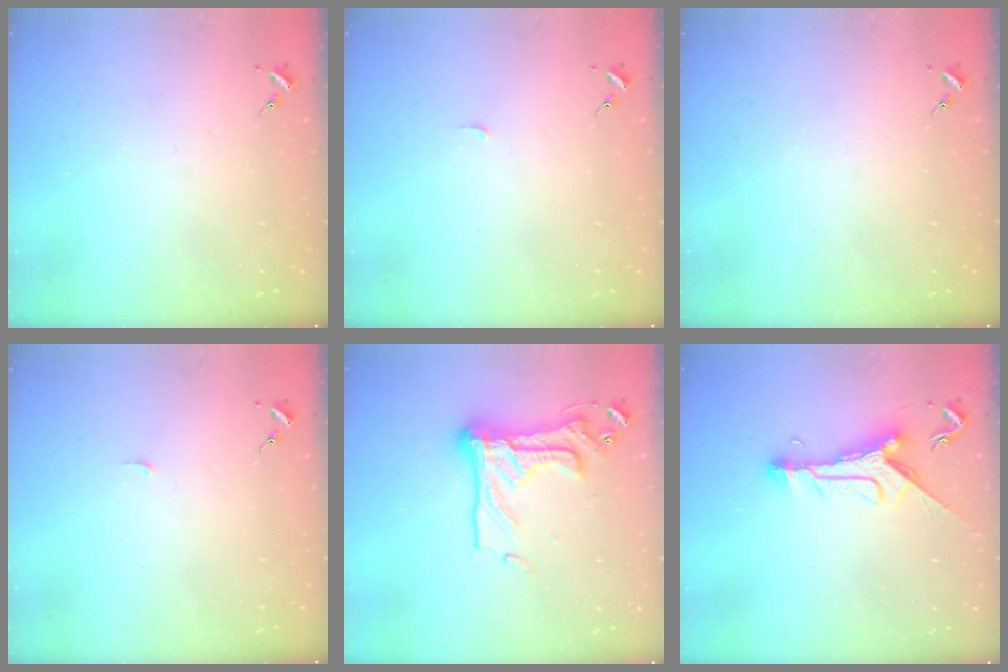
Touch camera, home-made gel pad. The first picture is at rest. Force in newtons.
{"total": 2.5, "press": 2.5, "slide": 0.3}
{"total": 0.0}
{"total": 2.5, "press": 2.5, "slide": 0.3}
{"total": 19.3, "press": 19.1, "slide": 2.9}
{"total": 10.8, "press": 10.8, "slide": 0.6}